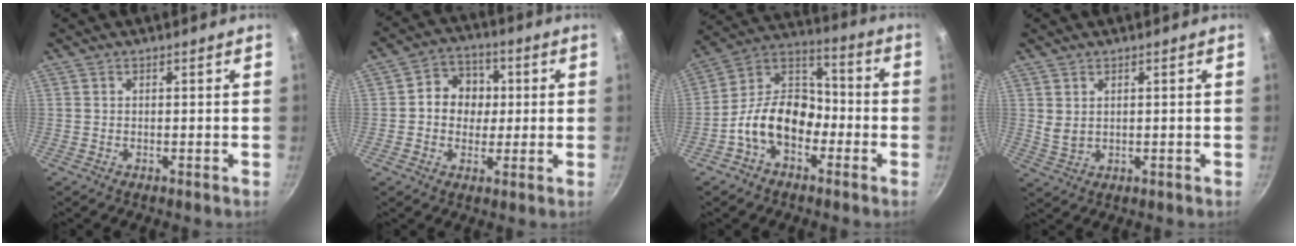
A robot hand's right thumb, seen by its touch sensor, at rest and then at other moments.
{"total": 8.7, "force": [0.8, 7.6, 4.1], "torque": [-0.026, 0.008, -0.002]}
{"total": 14.1, "force": [-4.9, 9.6, 9.2], "torque": [-0.120, 0.058, -0.110]}
{"total": 2.5, "force": [1.1, 1.5, 1.7], "torque": [-0.031, -0.010, 0.025]}